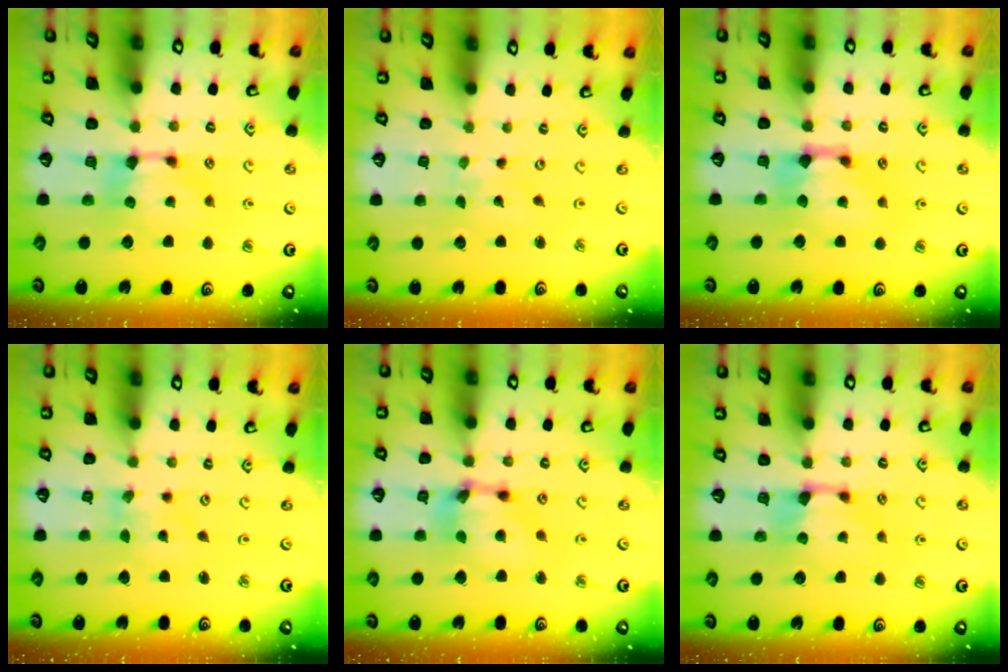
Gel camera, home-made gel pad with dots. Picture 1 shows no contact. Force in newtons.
{"total": 4.3, "press": 4.3, "slide": 0.2}
{"total": 1.1, "press": 0.1, "slide": 1.1}
{"total": 2.3, "press": 2.1, "slide": 0.9}
{"total": 6.2, "press": 5.7, "slide": 2.5}
{"total": 0.9, "press": 0.2, "slide": 0.9}